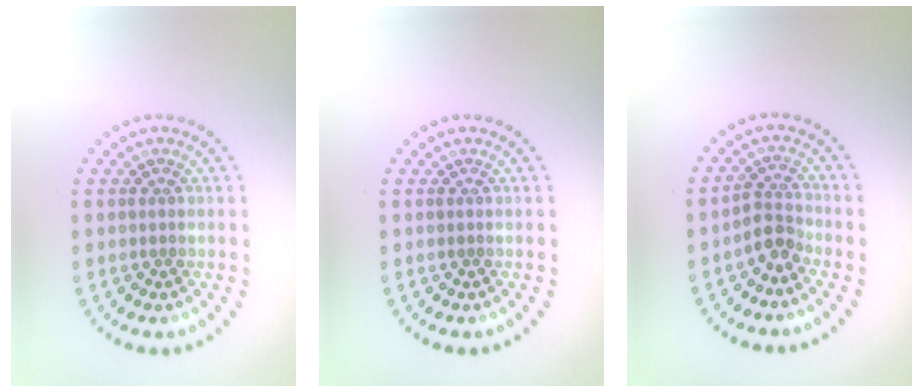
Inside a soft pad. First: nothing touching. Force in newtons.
{"total": 0.0}
{"total": 2.3, "press": 1.8, "slide": 1.4}